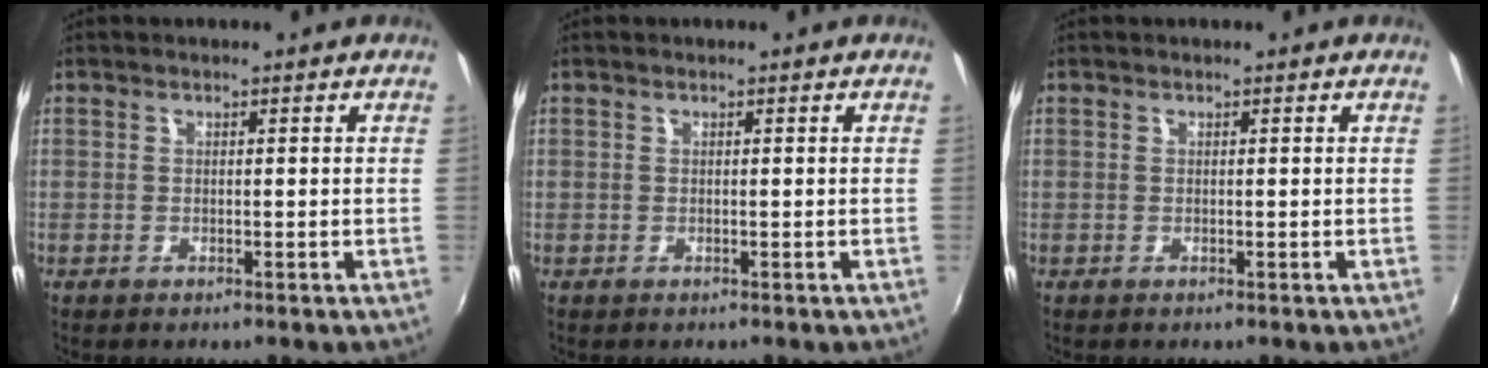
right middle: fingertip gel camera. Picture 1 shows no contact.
{"total": 0.0}
{"total": 0.0}